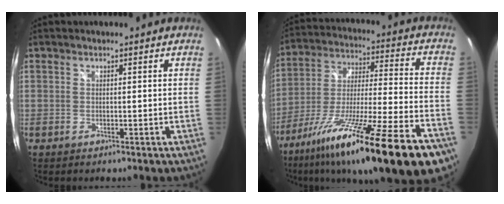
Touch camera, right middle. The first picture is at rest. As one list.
[{"total": 29.7, "force": [-18.9, 2.4, 22.8], "torque": [-0.370, -0.075, -0.309]}]